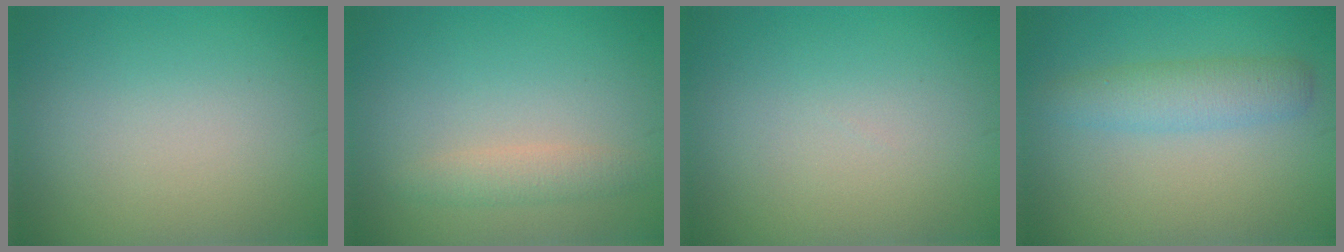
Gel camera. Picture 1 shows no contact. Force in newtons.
{"total": 1.8, "press": 1.8, "slide": 0.2}
{"total": 0.0}
{"total": 2.9, "press": 2.9, "slide": 0.1}